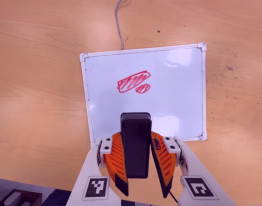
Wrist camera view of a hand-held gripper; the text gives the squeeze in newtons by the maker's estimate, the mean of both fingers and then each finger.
{"total": 9.1, "left": 7.5, "right": 10.8}